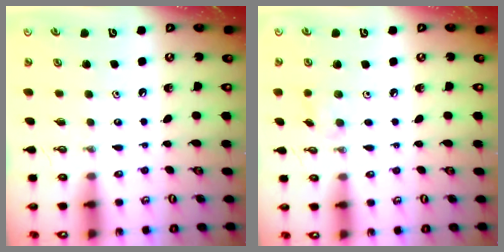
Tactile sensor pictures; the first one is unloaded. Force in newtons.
{"total": 5.8, "press": 5.4, "slide": 2.1}